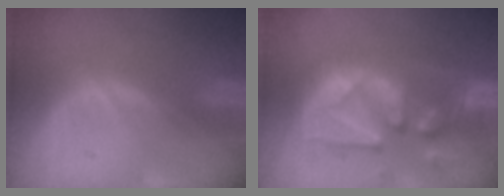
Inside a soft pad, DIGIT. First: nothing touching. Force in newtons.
{"total": 12.7, "press": 11.2, "slide": 6.0}